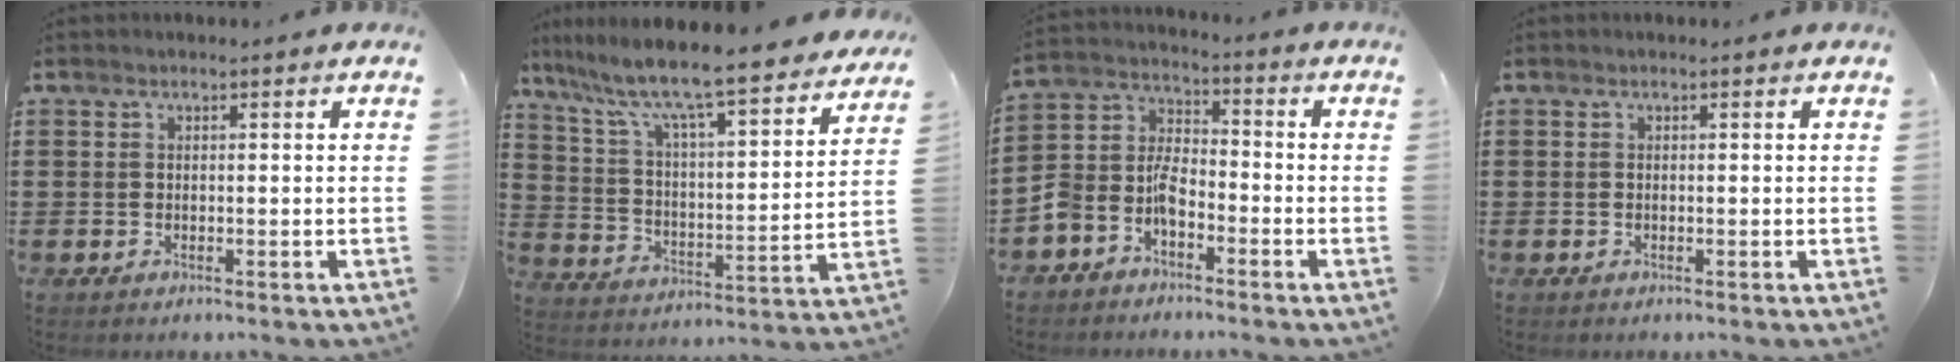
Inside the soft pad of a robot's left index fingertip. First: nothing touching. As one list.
[{"total": 8.1, "force": [7.0, 0.1, 4.0], "torque": [-0.106, -0.061, 0.112]}, {"total": 5.9, "force": [-4.3, 3.1, 2.6], "torque": [-0.080, -0.003, -0.092]}, {"total": 0.0}]